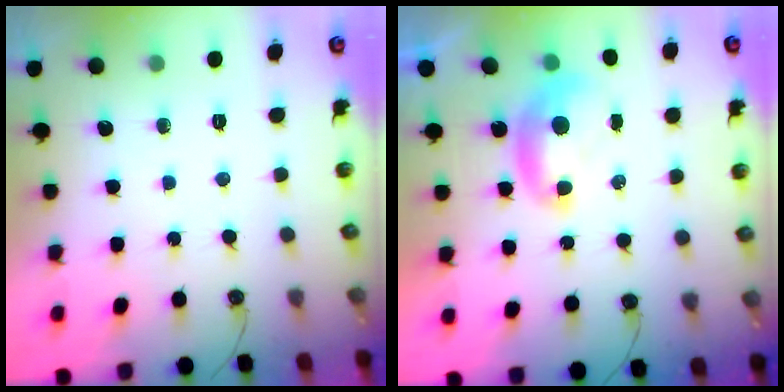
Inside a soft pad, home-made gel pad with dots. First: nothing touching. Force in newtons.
{"total": 1.2, "press": 1.2, "slide": 0.0}